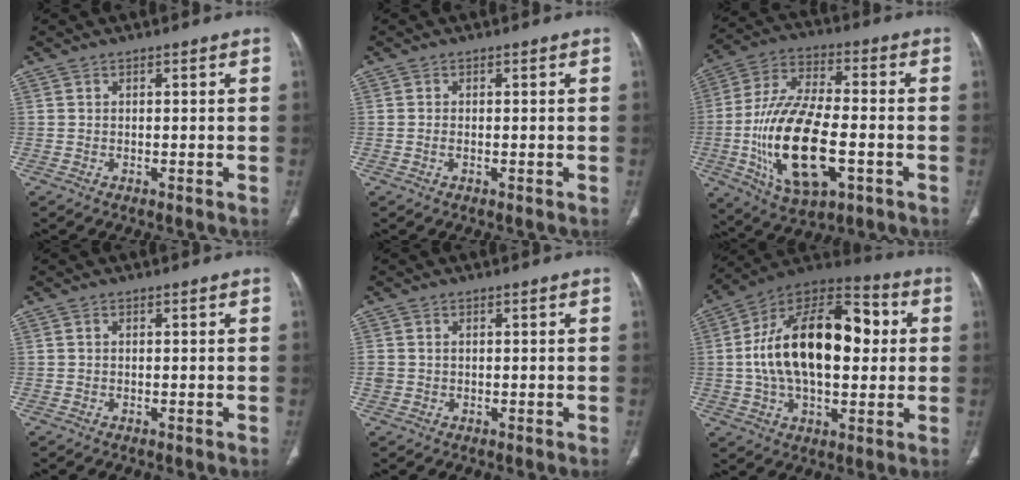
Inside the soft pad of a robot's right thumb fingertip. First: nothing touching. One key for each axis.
{"total": 0.7, "fx": -0.2, "fy": 0.3, "fz": 0.6, "tx": -0.017, "ty": 0.001, "tz": -0.003}
{"total": 21.2, "fx": -5.0, "fy": 9.8, "fz": 18.1, "tx": -0.347, "ty": 0.016, "tz": -0.078}
{"total": 0.0}
{"total": 1.8, "fx": 0.1, "fy": 1.6, "fz": 0.8, "tx": -0.018, "ty": 0.005, "tz": 0.008}
{"total": 25.5, "fx": 2.4, "fy": 14.1, "fz": 21.1, "tx": -0.341, "ty": 0.026, "tz": 0.032}